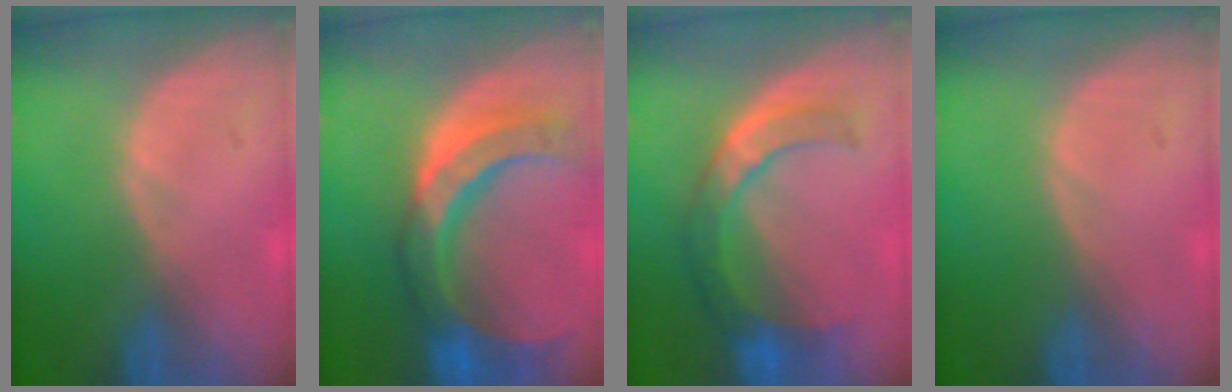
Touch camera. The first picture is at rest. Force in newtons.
{"total": 11.4, "press": 9.6, "slide": 6.1}
{"total": 6.9, "press": 6.8, "slide": 1.3}
{"total": 0.0}